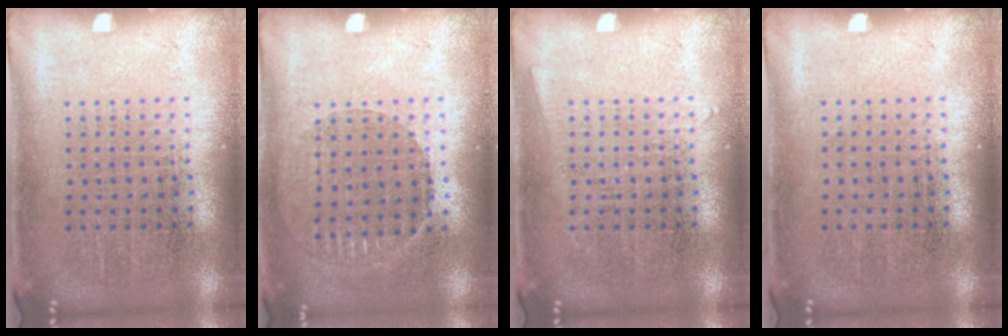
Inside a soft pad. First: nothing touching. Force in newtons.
{"total": 0.9, "press": 0.8, "slide": 0.4}
{"total": 0.7, "press": 0.7, "slide": 0.0}
{"total": 0.0}